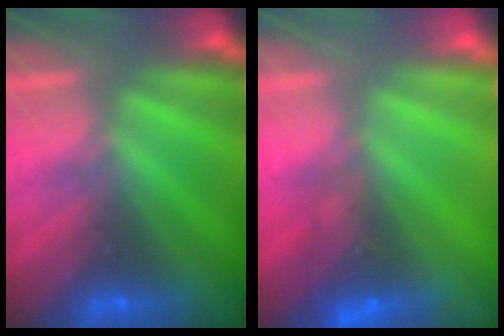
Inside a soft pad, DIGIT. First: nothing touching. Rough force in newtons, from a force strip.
{"total": 2.7}